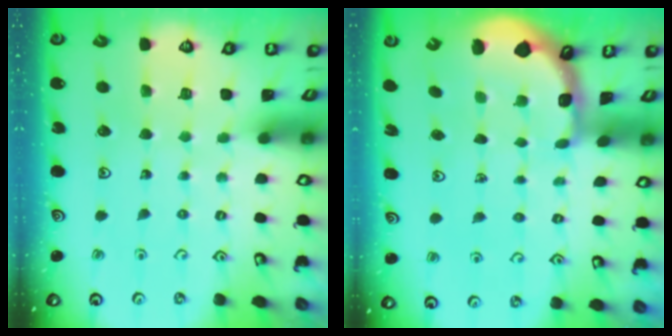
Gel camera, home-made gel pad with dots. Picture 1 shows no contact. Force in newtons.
{"total": 1.8, "press": 1.8, "slide": 0.3}